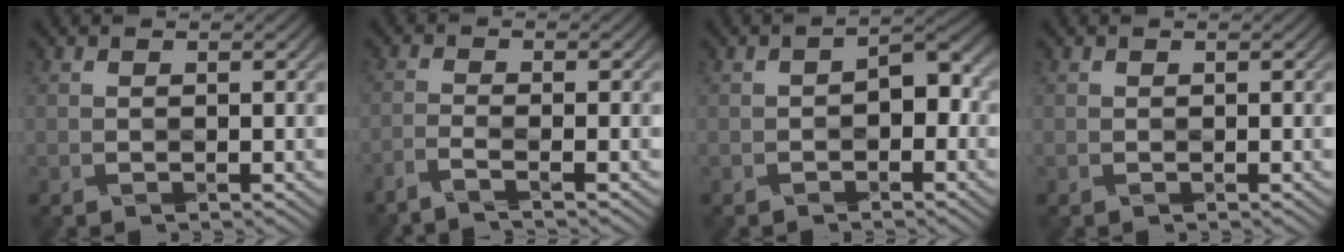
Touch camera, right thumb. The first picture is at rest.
{"total": 2.6, "force": [-2.1, 0.3, 1.5], "torque": [-0.024, 0.003, -0.058]}
{"total": 3.2, "force": [-0.7, 1.7, 2.6], "torque": [-0.036, 0.006, -0.013]}
{"total": 0.0}